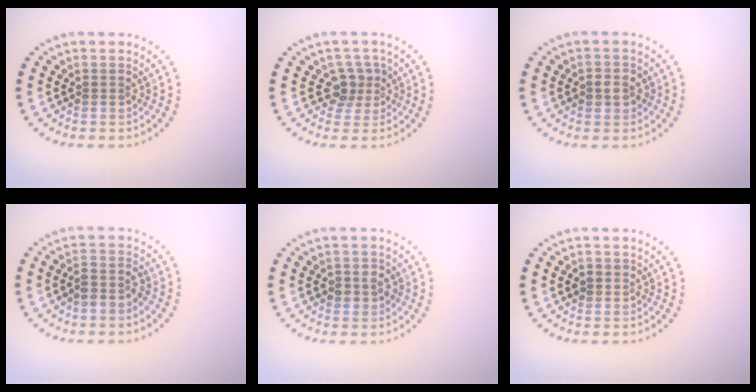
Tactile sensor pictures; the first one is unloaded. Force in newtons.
{"total": 2.4, "press": 1.8, "slide": 1.5}
{"total": 1.7, "press": 1.7, "slide": 0.4}
{"total": 2.1, "press": 1.7, "slide": 1.2}
{"total": 1.6, "press": 1.6, "slide": 0.4}
{"total": 1.1, "press": 1.1, "slide": 0.4}